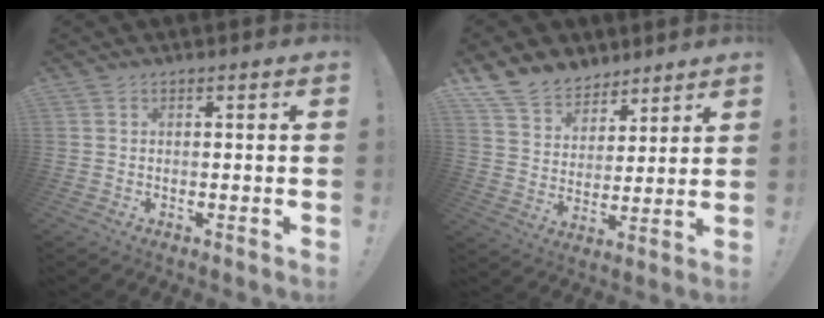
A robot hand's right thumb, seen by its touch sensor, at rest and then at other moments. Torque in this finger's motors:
{"motor_torque": [0.28, 0.37, 0.66, 0.63, 0.00]}